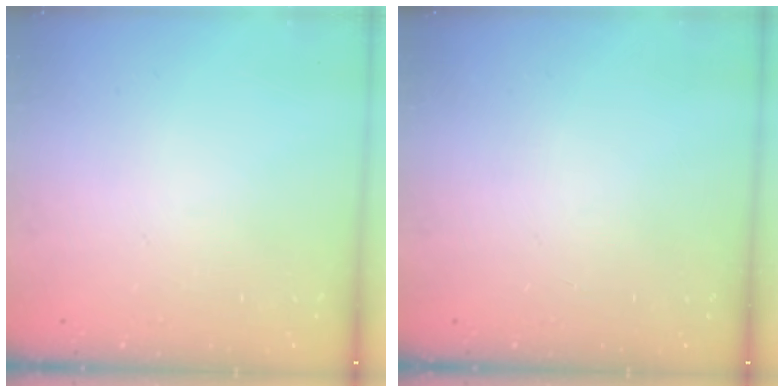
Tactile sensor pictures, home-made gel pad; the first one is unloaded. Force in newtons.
{"total": 0.0}